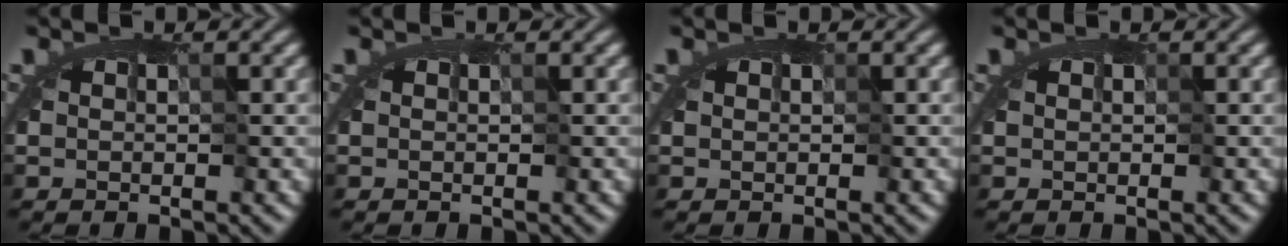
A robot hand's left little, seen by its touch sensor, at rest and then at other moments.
{"total": 0.0}
{"total": 0.0}
{"total": 0.0}